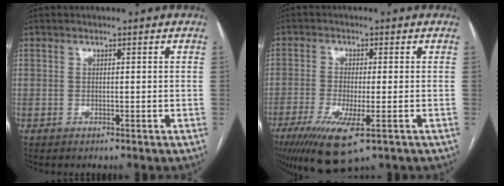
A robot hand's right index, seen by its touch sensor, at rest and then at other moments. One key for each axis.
{"total": 10.2, "fx": -5.3, "fy": 2.1, "fz": 8.5, "tx": -0.151, "ty": -0.029, "tz": -0.085}